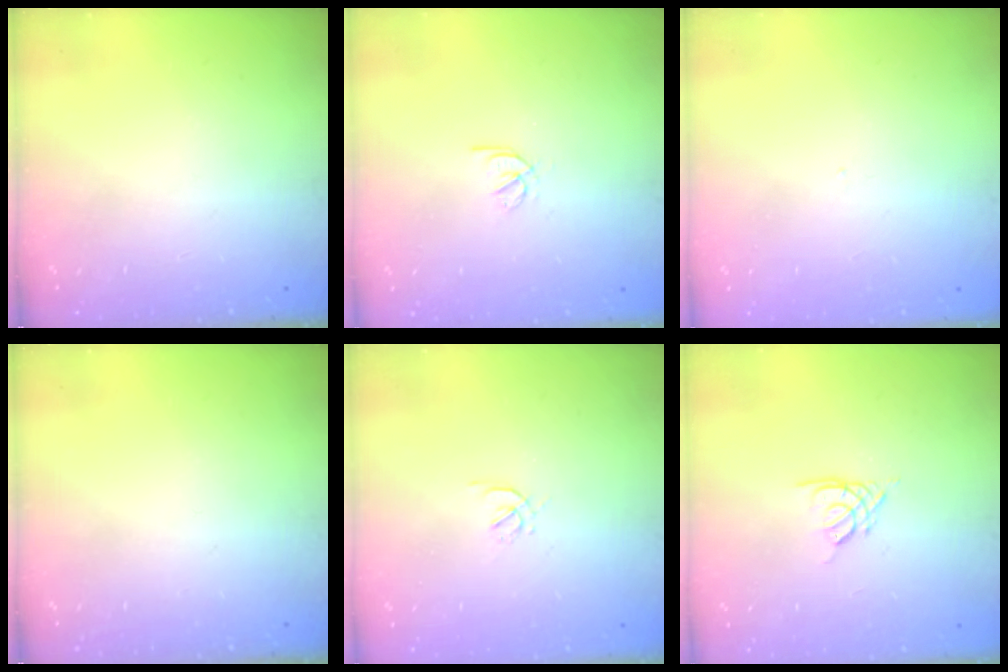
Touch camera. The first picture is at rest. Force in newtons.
{"total": 2.3, "press": 2.2, "slide": 0.5}
{"total": 0.0}
{"total": 0.0}
{"total": 1.6, "press": 1.6, "slide": 0.4}
{"total": 2.7, "press": 2.7, "slide": 0.4}